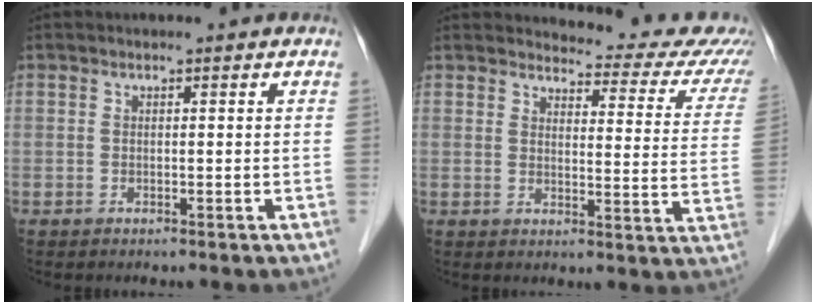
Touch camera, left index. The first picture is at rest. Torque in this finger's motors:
{"motor_torque": [-0.71, -0.92, 0.15, 0.00]}